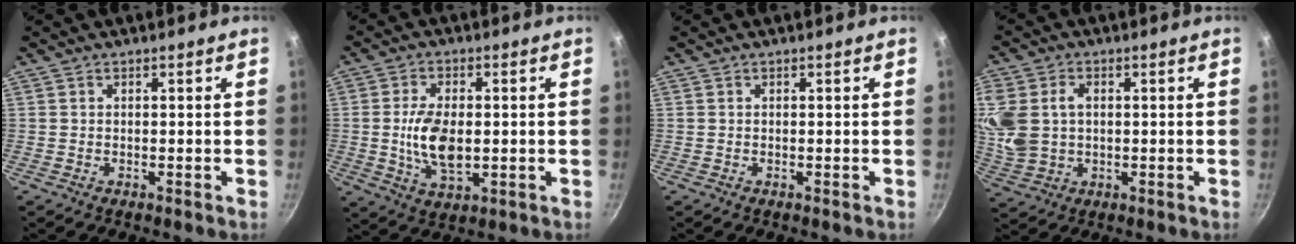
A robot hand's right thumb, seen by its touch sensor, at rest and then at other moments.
{"total": 9.7, "force": [-0.4, 5.3, 8.1], "torque": [-0.152, -0.005, -0.003]}
{"total": 0.0}
{"total": 11.8, "force": [1.7, 8.9, 7.6], "torque": [-0.168, 0.003, 0.039]}